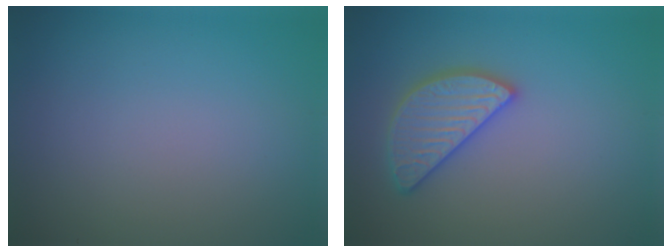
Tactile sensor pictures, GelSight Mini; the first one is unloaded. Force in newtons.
{"total": 3.8, "press": 3.7, "slide": 0.7}